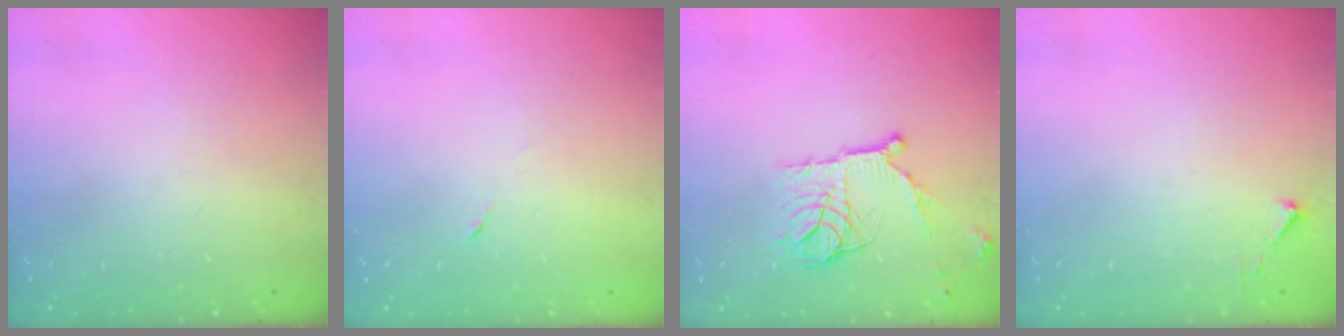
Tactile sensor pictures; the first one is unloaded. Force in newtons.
{"total": 3.3, "press": 3.0, "slide": 1.4}
{"total": 14.9, "press": 14.8, "slide": 1.4}
{"total": 2.7, "press": 2.7, "slide": 0.3}